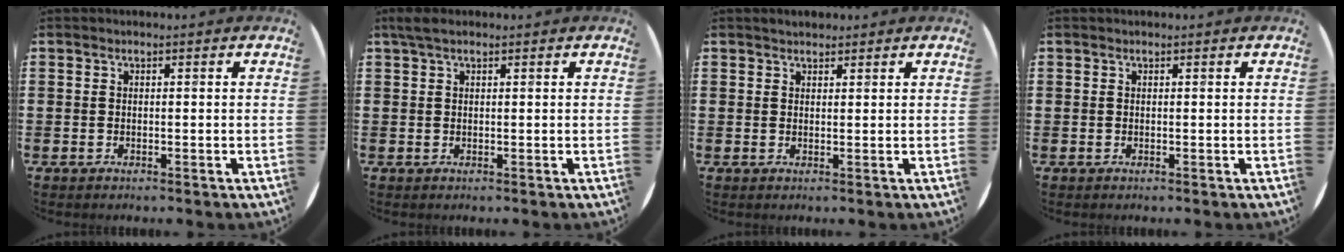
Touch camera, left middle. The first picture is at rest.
{"total": 1.6, "force": [1.1, 0.5, 0.9], "torque": [-0.020, 0.005, 0.020]}
{"total": 1.3, "force": [1.2, 0.3, 0.1], "torque": [-0.002, 0.003, 0.023]}
{"total": 0.0}